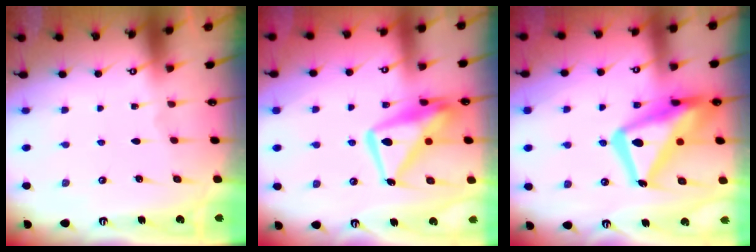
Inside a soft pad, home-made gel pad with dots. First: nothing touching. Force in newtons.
{"total": 14.9, "press": 14.8, "slide": 1.7}
{"total": 20.3, "press": 20.2, "slide": 1.8}